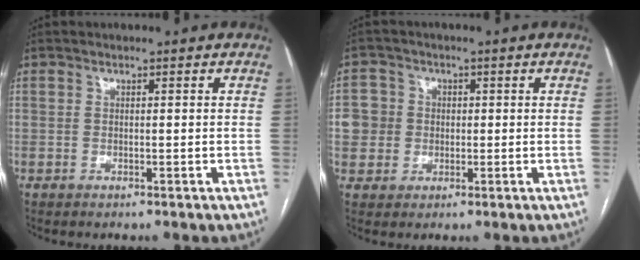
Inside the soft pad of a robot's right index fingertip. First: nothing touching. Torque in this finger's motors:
{"motor_torque": [0.22, 0.01, 0.16, 0.02]}